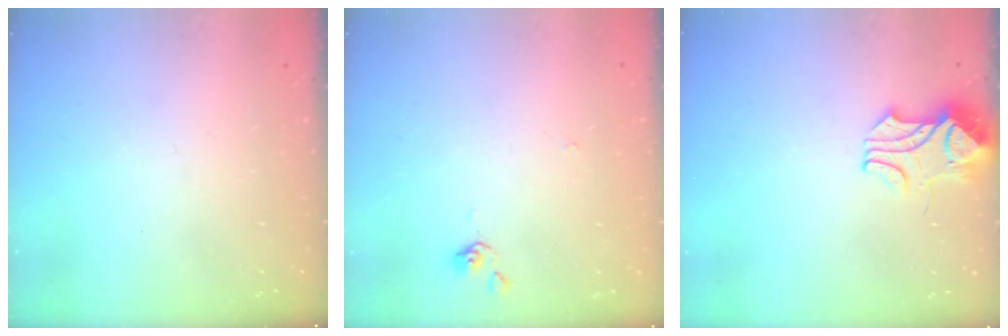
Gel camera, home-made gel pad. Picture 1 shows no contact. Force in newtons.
{"total": 0.0}
{"total": 2.5, "press": 2.4, "slide": 0.9}